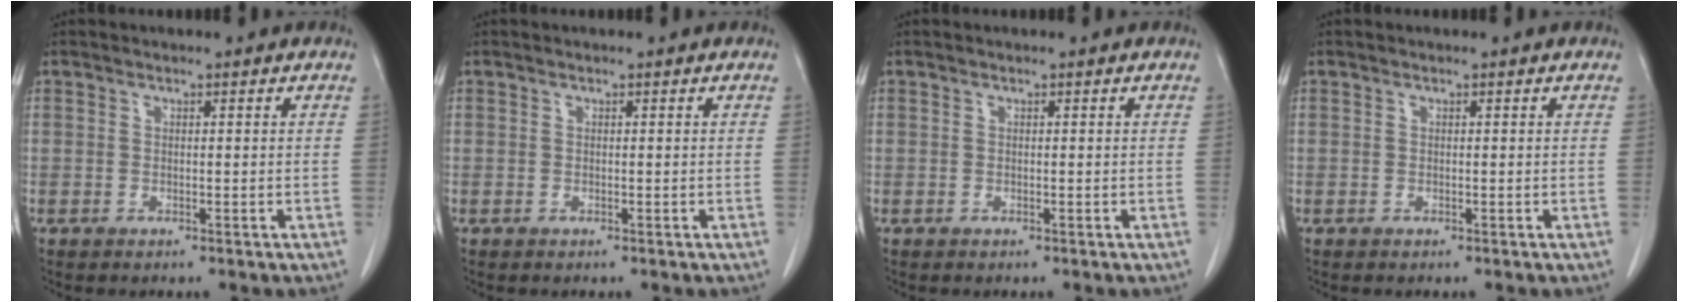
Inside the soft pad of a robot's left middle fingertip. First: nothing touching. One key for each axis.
{"total": 0.0}
{"total": 0.0}
{"total": 0.0}